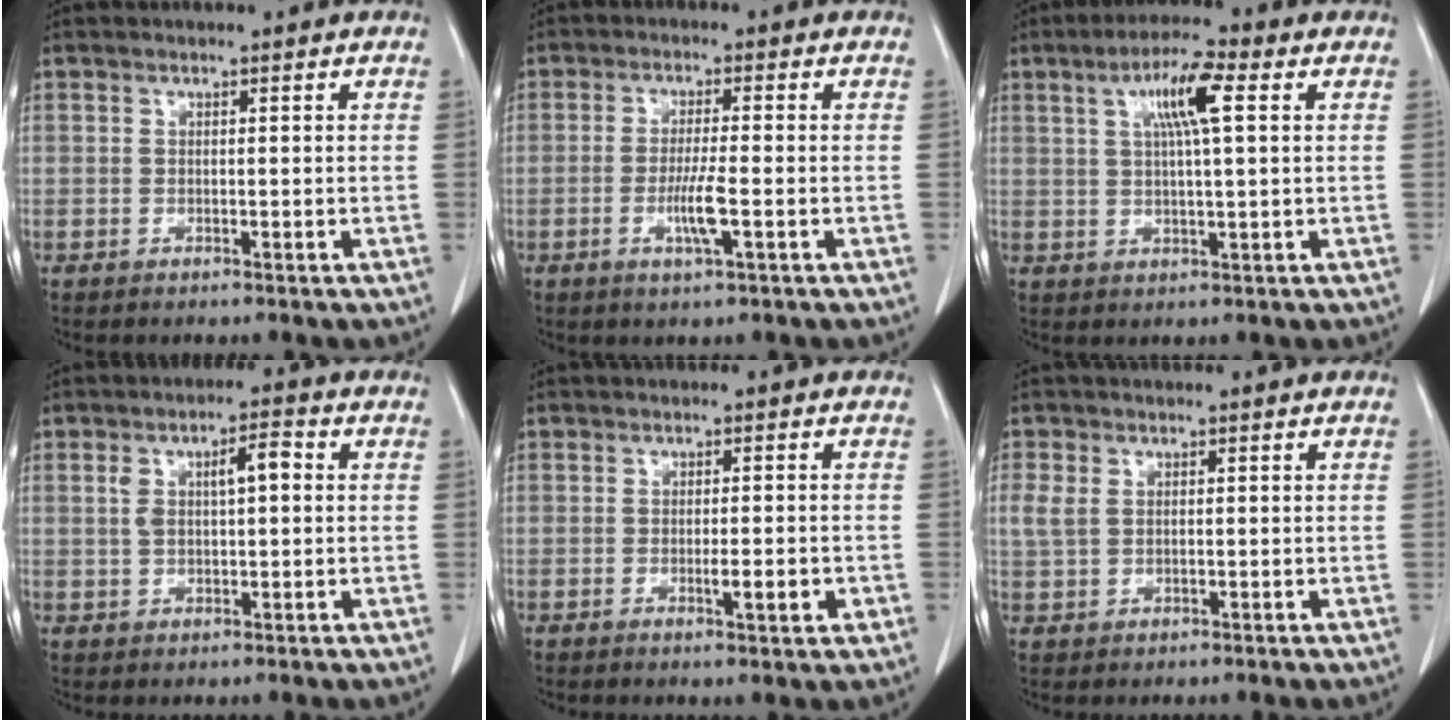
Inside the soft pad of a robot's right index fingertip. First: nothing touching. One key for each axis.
{"total": 4.8, "fx": -1.5, "fy": 0.0, "fz": 4.6, "tx": -0.089, "ty": -0.009, "tz": -0.029}
{"total": 7.5, "fx": 2.5, "fy": 0.8, "fz": 7.0, "tx": -0.128, "ty": 0.012, "tz": 0.043}
{"total": 5.7, "fx": 1.1, "fy": 2.0, "fz": 5.2, "tx": -0.099, "ty": 0.023, "tz": 0.023}
{"total": 3.5, "fx": -1.1, "fy": 0.6, "fz": 3.3, "tx": -0.052, "ty": -0.003, "tz": -0.014}
{"total": 3.1, "fx": 0.5, "fy": 2.2, "fz": 2.2, "tx": -0.063, "ty": 0.012, "tz": 0.013}